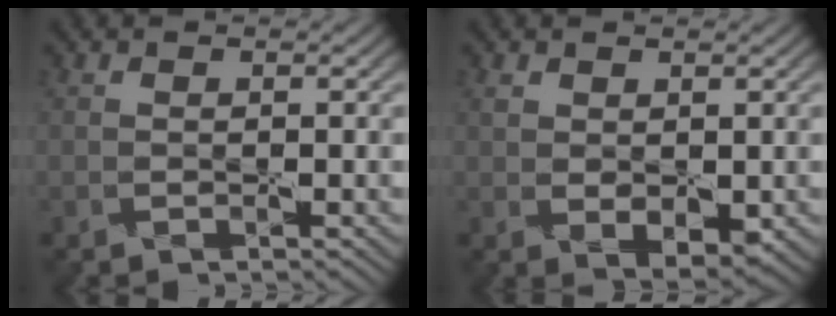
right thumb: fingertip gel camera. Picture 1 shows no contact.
{"total": 3.2, "force": [0.4, 2.0, 2.5], "torque": [-0.047, -0.011, 0.018]}